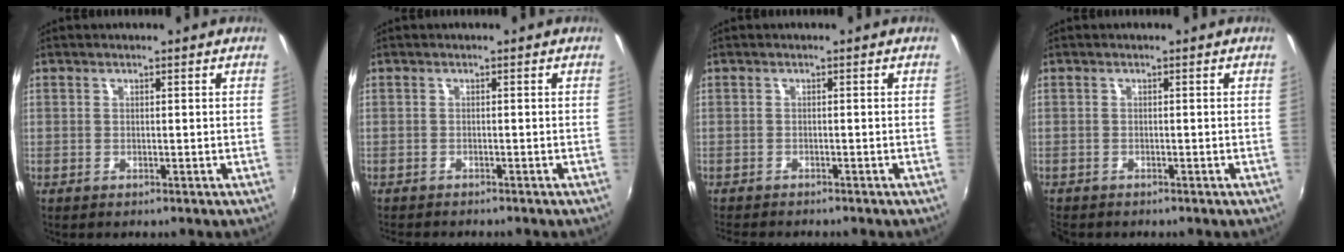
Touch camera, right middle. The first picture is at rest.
{"total": 2.5, "force": [-2.4, 0.4, 0.7], "torque": [-0.022, -0.015, -0.041]}
{"total": 3.5, "force": [-3.3, 0.5, 1.1], "torque": [-0.031, -0.016, -0.058]}
{"total": 1.5, "force": [-1.4, 0.6, 0.2], "torque": [-0.010, -0.006, -0.024]}